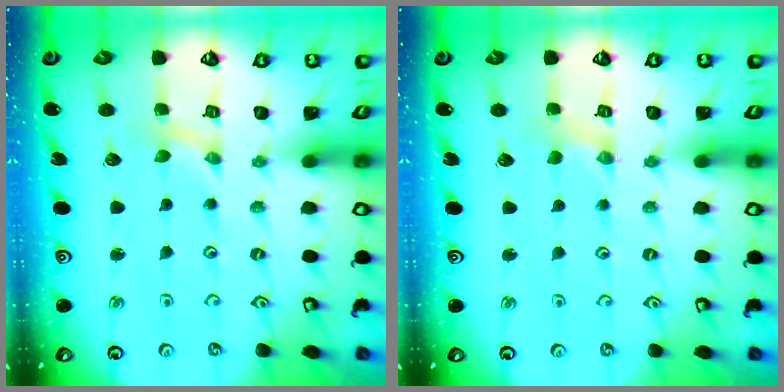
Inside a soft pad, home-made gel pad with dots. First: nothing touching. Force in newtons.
{"total": 1.3, "press": 1.2, "slide": 0.3}